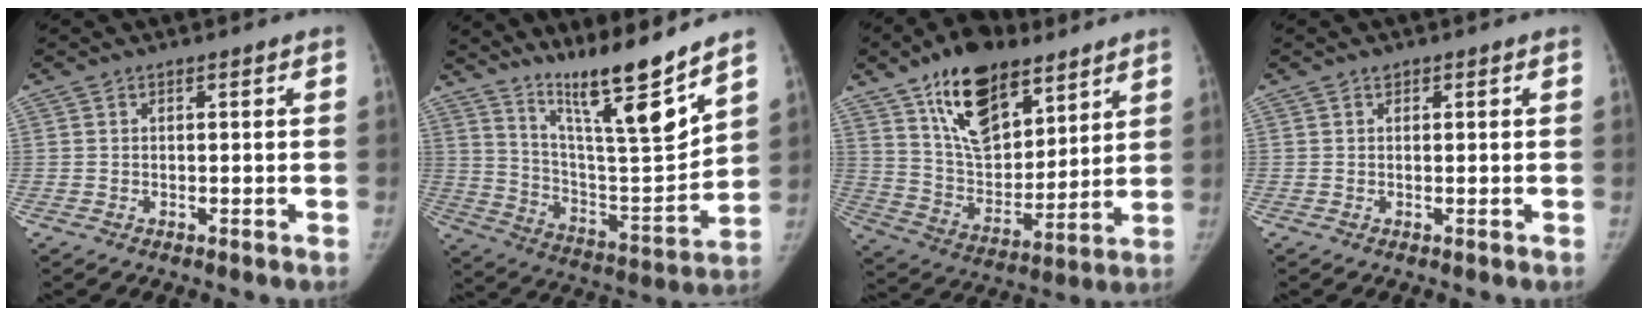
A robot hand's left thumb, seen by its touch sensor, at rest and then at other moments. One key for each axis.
{"total": 18.0, "fx": 13.7, "fy": 0.9, "fz": 11.6, "tx": -0.159, "ty": -0.098, "tz": 0.245}
{"total": 20.2, "fx": 12.0, "fy": 10.7, "fz": 12.3, "tx": -0.162, "ty": -0.055, "tz": 0.214}
{"total": 0.6, "fx": 0.5, "fy": 0.3, "fz": 0.1, "tx": 0.000, "ty": -0.002, "tz": 0.008}